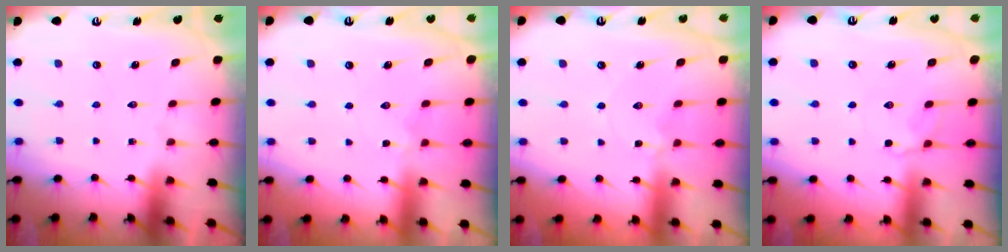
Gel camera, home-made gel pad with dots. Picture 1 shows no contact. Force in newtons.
{"total": 2.4, "press": 2.4, "slide": 0.4}
{"total": 0.8, "press": 0.7, "slide": 0.3}
{"total": 2.8, "press": 2.6, "slide": 1.1}